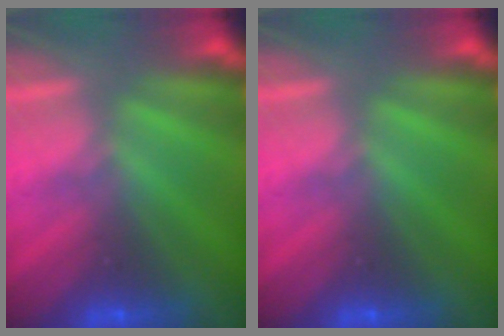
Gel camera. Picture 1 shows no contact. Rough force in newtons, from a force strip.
{"total": 0.0}